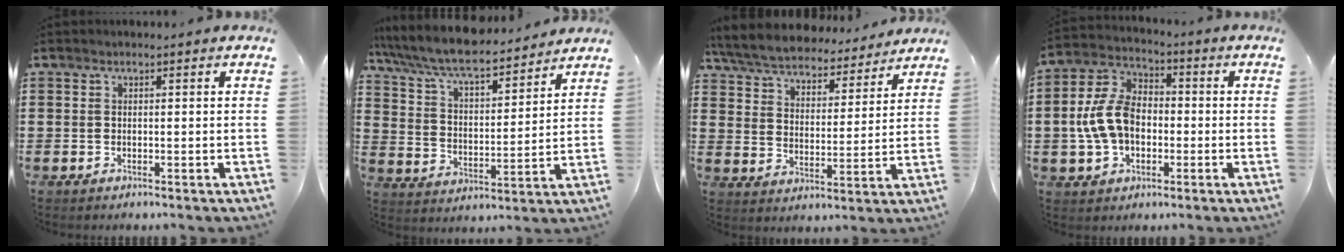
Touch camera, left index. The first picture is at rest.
{"total": 8.2, "force": [7.4, 1.1, 3.3], "torque": [-0.095, -0.040, 0.125]}
{"total": 6.2, "force": [6.1, 0.6, 1.1], "torque": [-0.053, -0.041, 0.104]}
{"total": 9.7, "force": [-1.1, 6.6, 7.0], "torque": [-0.180, 0.008, -0.028]}